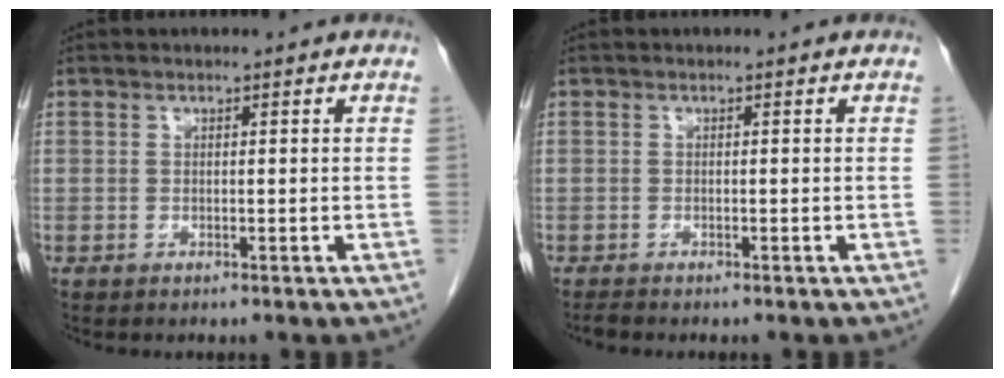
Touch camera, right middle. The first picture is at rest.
{"total": 0.7, "force": [-0.6, -0.1, 0.1], "torque": [-0.010, -0.003, -0.013]}